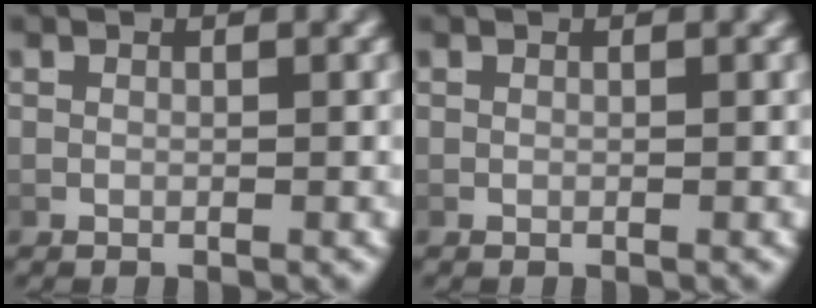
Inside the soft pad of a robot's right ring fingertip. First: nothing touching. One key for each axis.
{"total": 0.0}